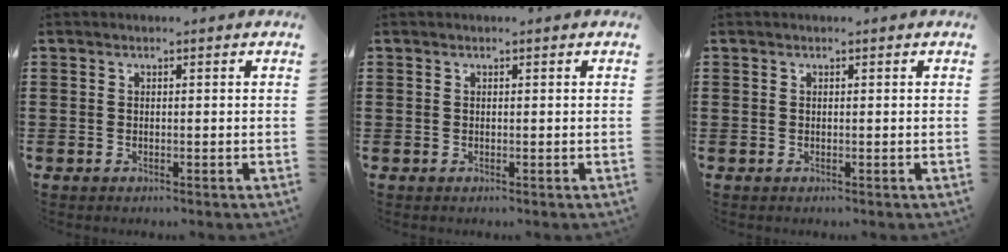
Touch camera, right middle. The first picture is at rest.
{"total": 0.0}
{"total": 0.0}